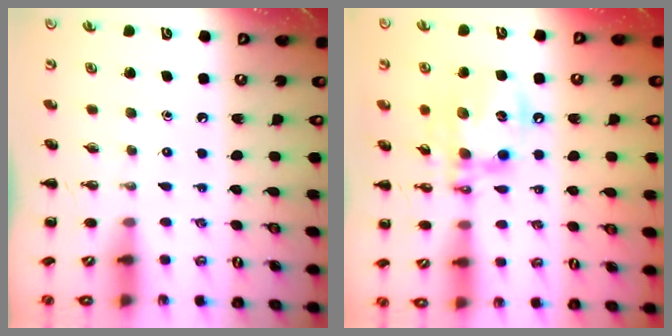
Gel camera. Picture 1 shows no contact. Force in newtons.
{"total": 15.0, "press": 14.7, "slide": 2.6}